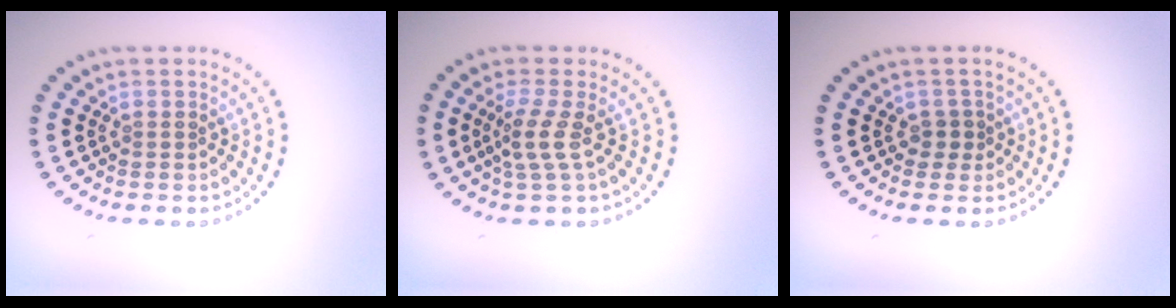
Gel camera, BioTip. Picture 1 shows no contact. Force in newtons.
{"total": 2.4, "press": 1.6, "slide": 1.8}
{"total": 1.2, "press": 0.9, "slide": 0.8}